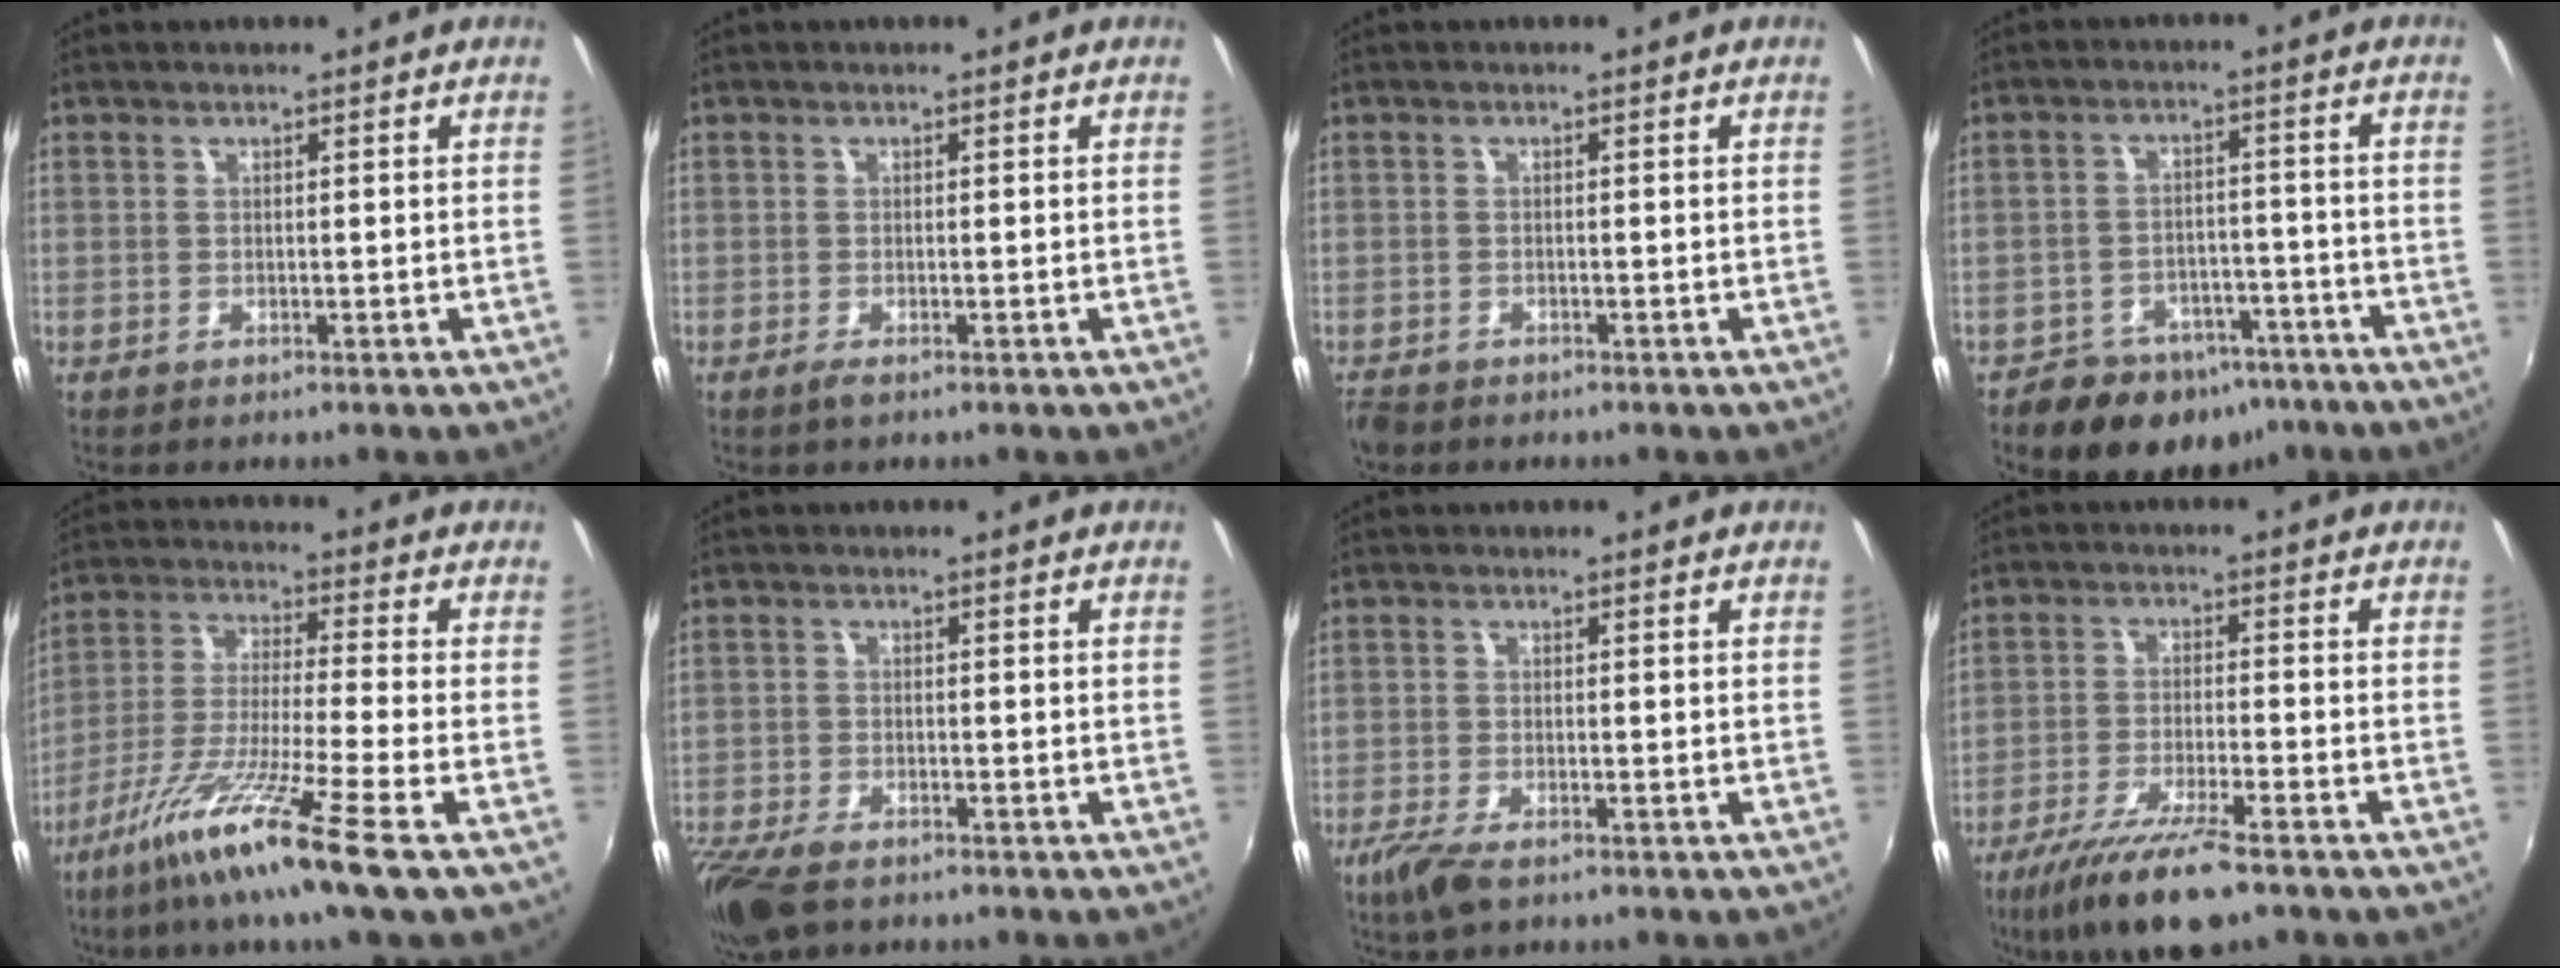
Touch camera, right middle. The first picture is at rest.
{"total": 1.2, "force": [-0.7, 0.1, 0.9], "torque": [-0.018, -0.005, -0.015]}
{"total": 3.2, "force": [-2.8, 1.3, 1.0], "torque": [-0.033, -0.015, -0.055]}
{"total": 12.8, "force": [-9.0, 7.9, 4.3], "torque": [-0.099, 0.016, -0.114]}
{"total": 13.7, "force": [-8.7, -1.5, 10.5], "torque": [-0.215, -0.027, -0.159]}
{"total": 9.0, "force": [-6.8, 3.2, 4.9], "torque": [-0.132, -0.040, -0.131]}
{"total": 4.9, "force": [-3.3, 1.4, 3.3], "torque": [-0.084, -0.018, -0.064]}
{"total": 11.7, "force": [-8.5, 1.9, 7.8], "torque": [-0.167, -0.027, -0.152]}